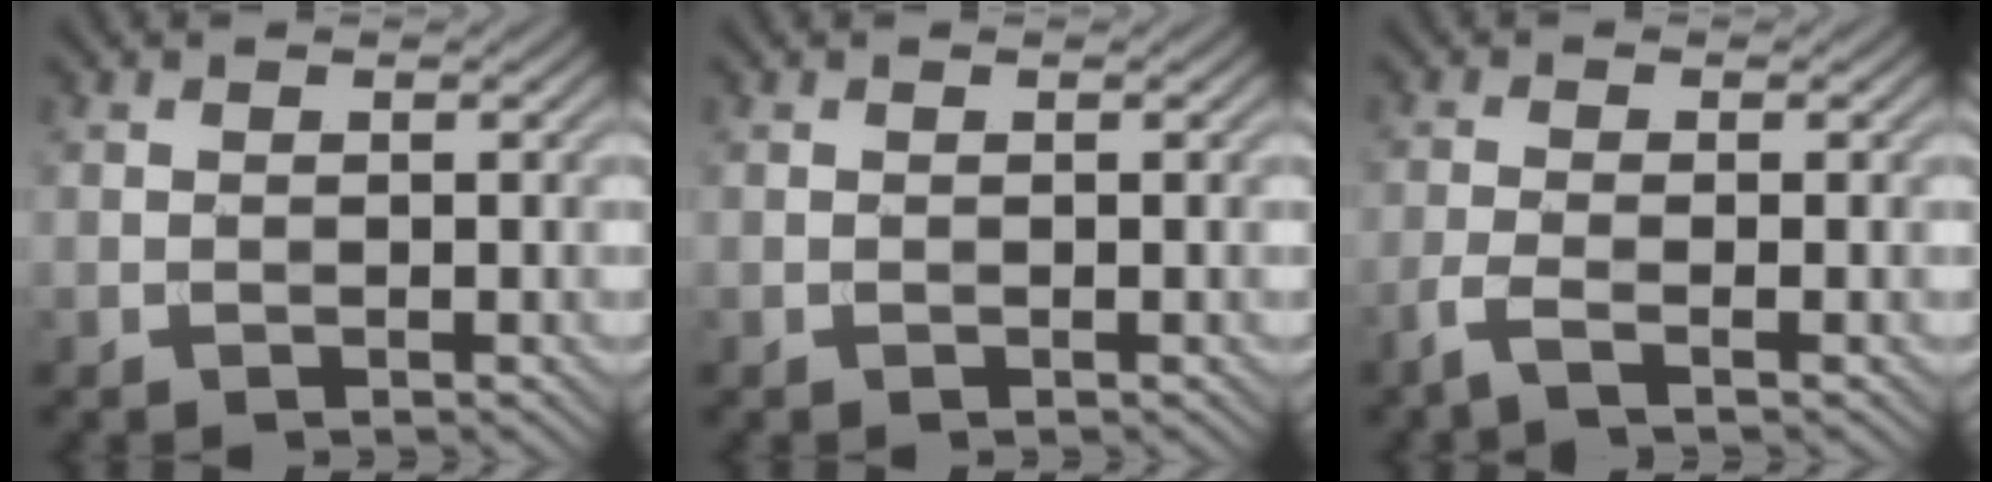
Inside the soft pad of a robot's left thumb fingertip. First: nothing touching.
{"total": 0.0}
{"total": 2.7, "force": [-1.6, 0.3, 2.1], "torque": [-0.043, 0.001, -0.048]}